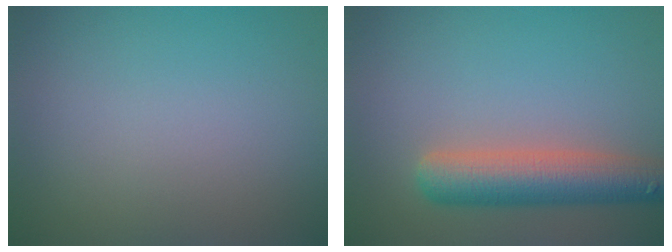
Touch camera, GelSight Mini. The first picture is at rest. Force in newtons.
{"total": 6.3, "press": 6.3, "slide": 0.3}